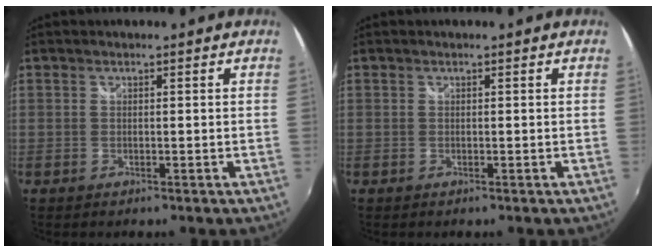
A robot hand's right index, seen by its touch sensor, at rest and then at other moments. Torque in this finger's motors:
{"motor_torque": [0.09, 0.07, -0.04, 0.00]}